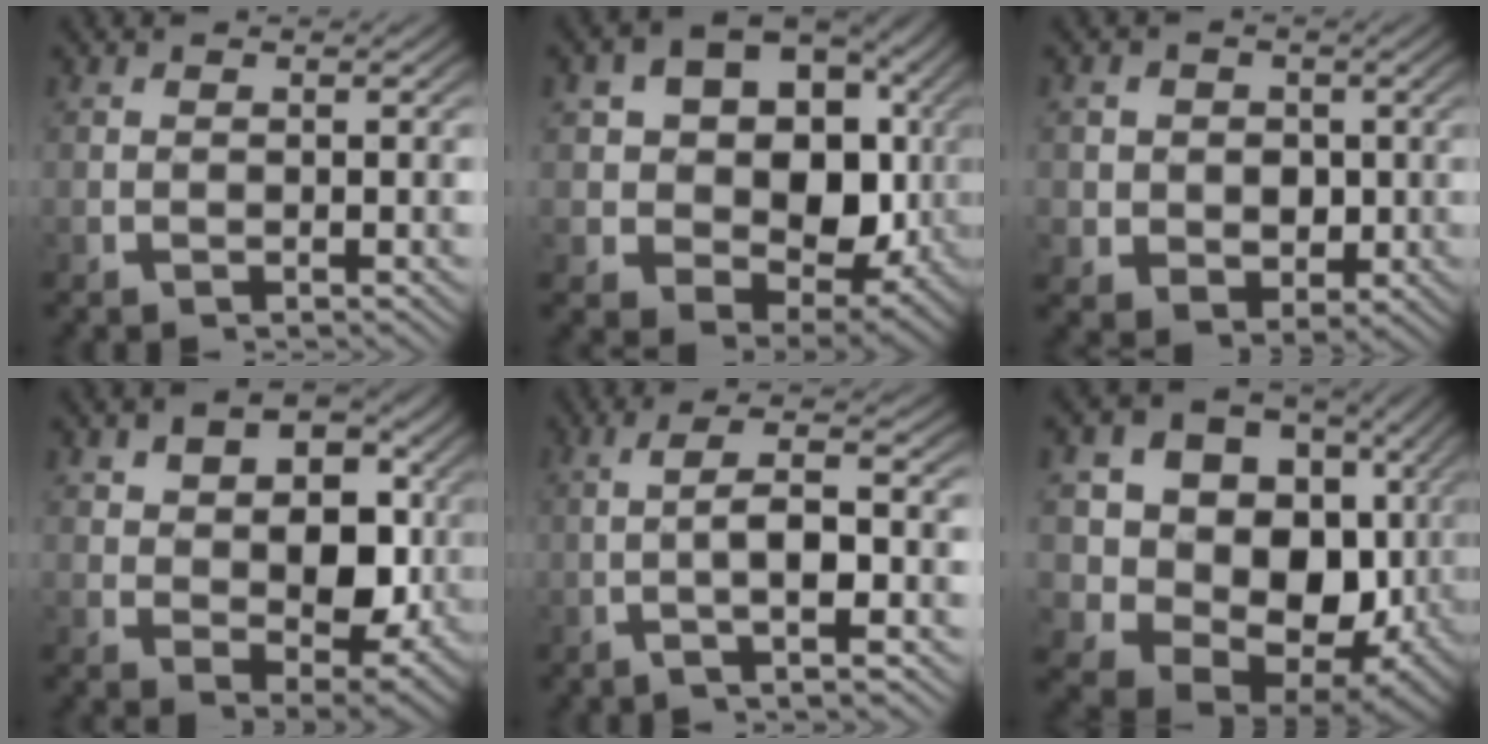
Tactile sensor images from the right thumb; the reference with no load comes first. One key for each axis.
{"total": 15.8, "fx": 1.7, "fy": 12.2, "fz": 9.8, "tx": -0.201, "ty": -0.048, "tz": 0.038}
{"total": 6.0, "fx": 0.1, "fy": 5.2, "fz": 3.0, "tx": -0.063, "ty": -0.035, "tz": 0.018}
{"total": 8.8, "fx": 1.4, "fy": 5.9, "fz": 6.3, "tx": -0.106, "ty": -0.032, "tz": 0.036}
{"total": 6.9, "fx": 0.1, "fy": 2.0, "fz": 6.6, "tx": -0.109, "ty": 0.009, "tz": -0.003}
{"total": 21.0, "fx": 0.4, "fy": 16.5, "fz": 13.0, "tx": -0.254, "ty": -0.051, "tz": 0.008}